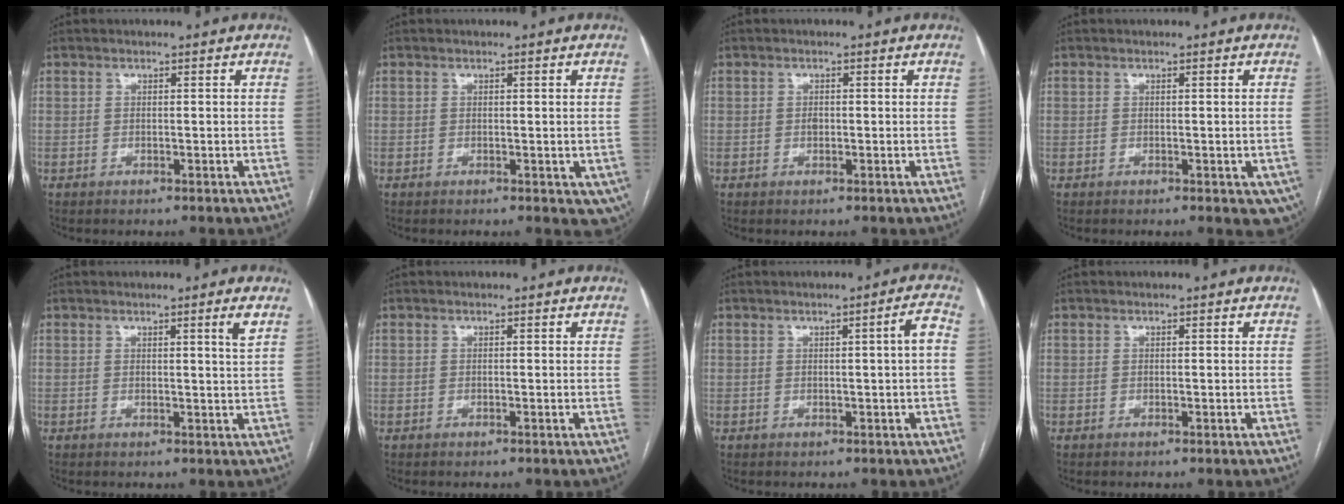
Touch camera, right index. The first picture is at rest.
{"total": 4.2, "force": [-0.9, 2.3, 3.4], "torque": [-0.023, -0.004, -0.011]}
{"total": 0.9, "force": [-0.1, 0.6, 0.7], "torque": [-0.011, 0.001, -0.001]}
{"total": 4.7, "force": [-2.0, 2.1, 3.6], "torque": [-0.021, -0.004, -0.027]}
{"total": 2.0, "force": [1.0, -0.6, 1.6], "torque": [-0.025, -0.010, 0.017]}
{"total": 0.0}
{"total": 2.4, "force": [0.1, -0.4, 2.4], "torque": [-0.033, 0.002, 0.003]}
{"total": 0.0}